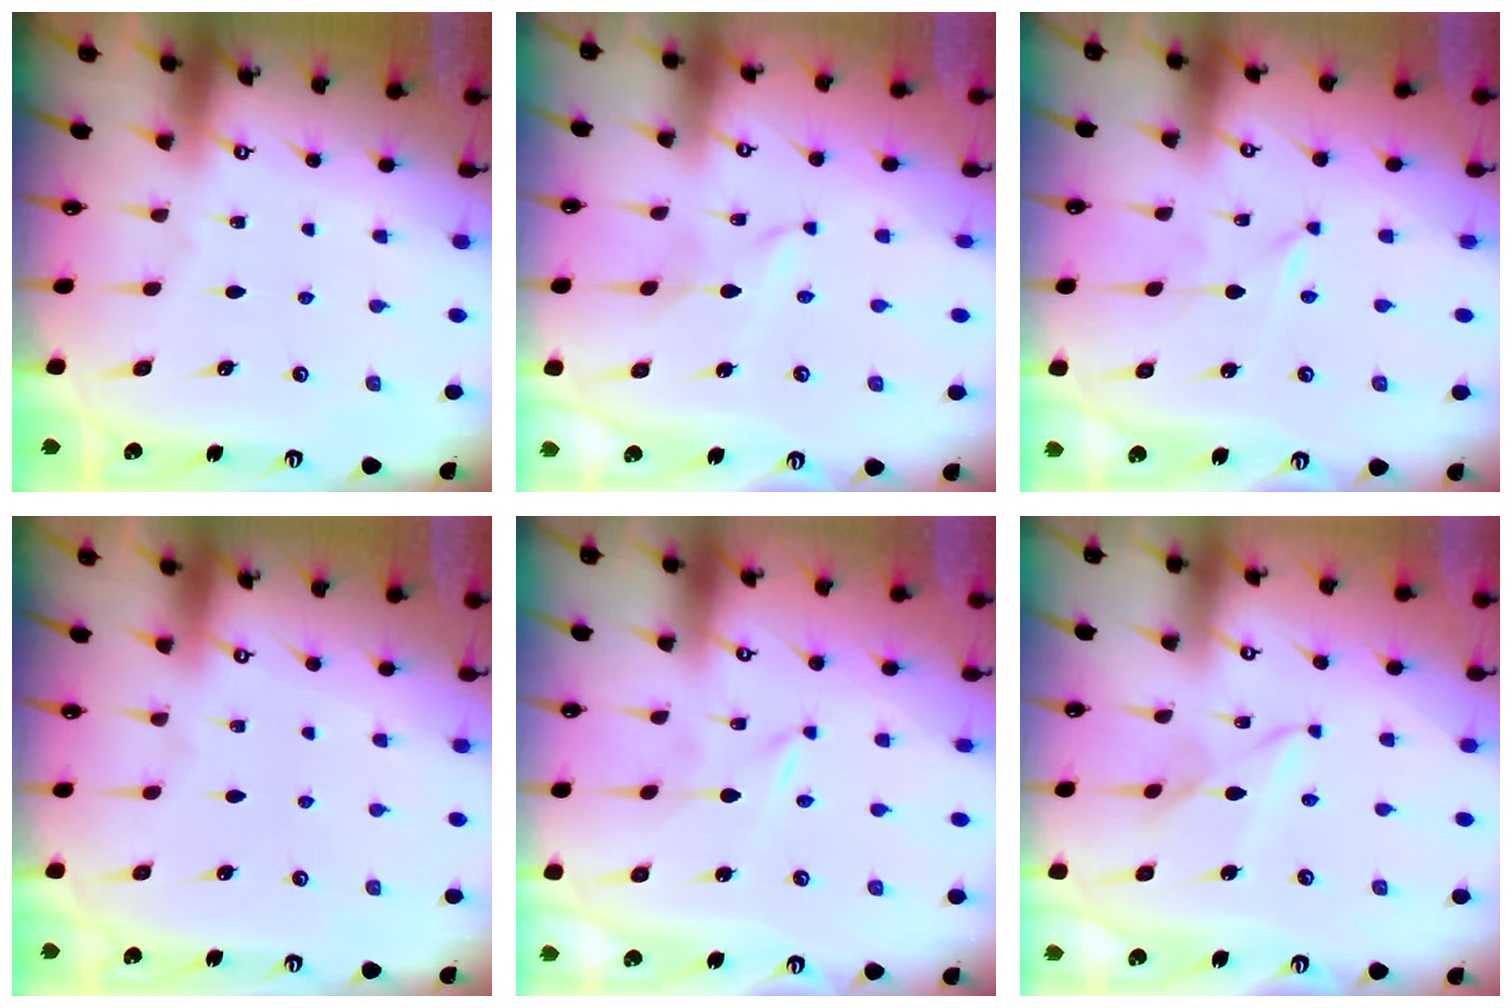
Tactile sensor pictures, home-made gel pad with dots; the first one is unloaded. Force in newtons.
{"total": 1.1, "press": 1.1, "slide": 0.1}
{"total": 0.0}
{"total": 0.0}
{"total": 0.0}
{"total": 5.0, "press": 4.9, "slide": 0.4}